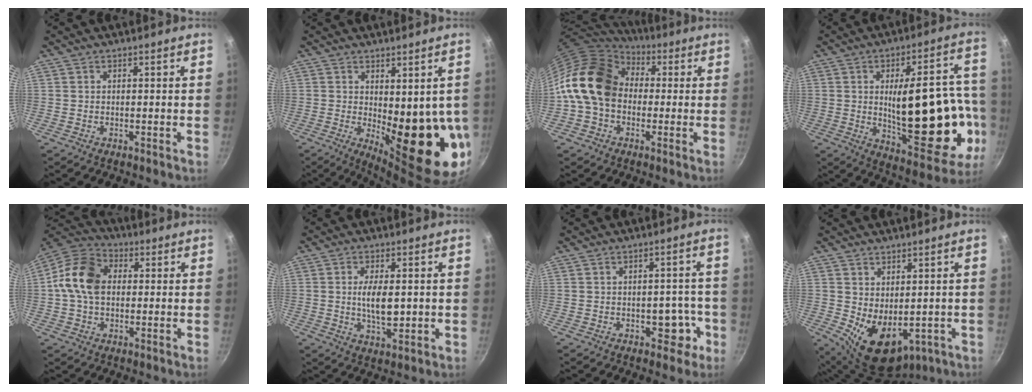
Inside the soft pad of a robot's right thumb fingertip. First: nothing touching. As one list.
[{"total": 16.3, "force": [-0.6, 6.1, 15.1], "torque": [-0.168, -0.038, 0.009]}, {"total": 17.4, "force": [0.8, 13.3, 11.2], "torque": [-0.179, 0.040, -0.001]}, {"total": 26.5, "force": [-3.2, 11.0, 23.9], "torque": [-0.298, 0.012, -0.021]}, {"total": 12.3, "force": [0.9, 9.0, 8.4], "torque": [-0.135, 0.022, -0.001]}, {"total": 7.2, "force": [0.2, 3.2, 6.4], "torque": [-0.108, -0.004, 0.006]}, {"total": 5.4, "force": [-2.2, 3.7, 3.4], "torque": [-0.011, 0.024, -0.021]}, {"total": 10.0, "force": [-0.6, 6.6, 7.5], "torque": [-0.095, -0.020, 0.016]}]